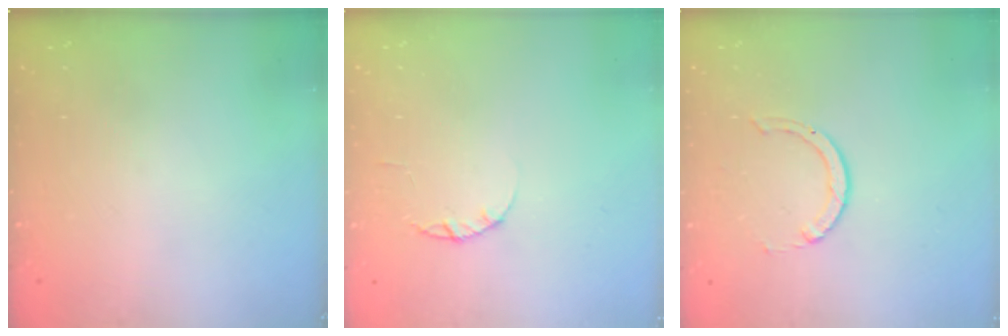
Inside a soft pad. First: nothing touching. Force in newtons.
{"total": 1.7, "press": 1.7, "slide": 0.3}
{"total": 2.0, "press": 2.0, "slide": 0.2}